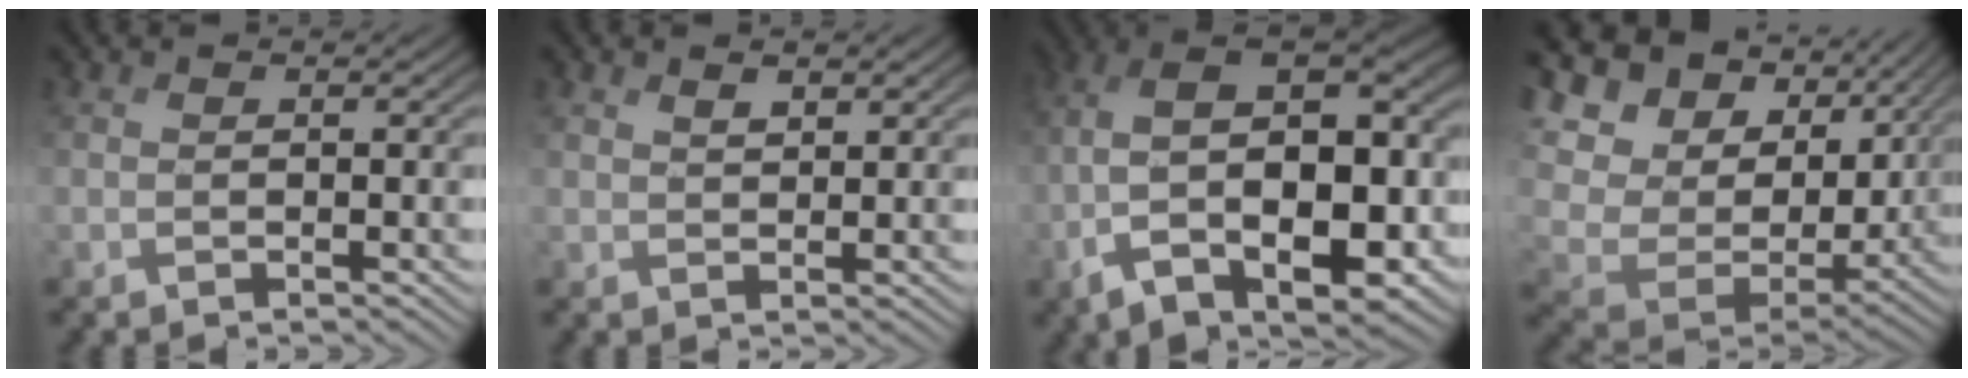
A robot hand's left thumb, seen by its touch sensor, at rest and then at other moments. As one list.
[{"total": 1.7, "force": [1.2, 0.8, 0.9], "torque": [-0.018, -0.003, 0.032]}, {"total": 17.1, "force": [-4.4, 8.7, 14.0], "torque": [-0.247, -0.020, -0.060]}, {"total": 15.2, "force": [4.9, 10.7, 9.7], "torque": [-0.245, -0.004, 0.126]}]